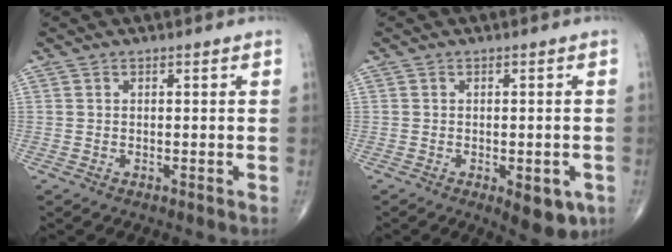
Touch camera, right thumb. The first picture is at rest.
{"total": 6.3, "force": [-2.4, 2.7, 5.1], "torque": [-0.048, 0.001, -0.021]}